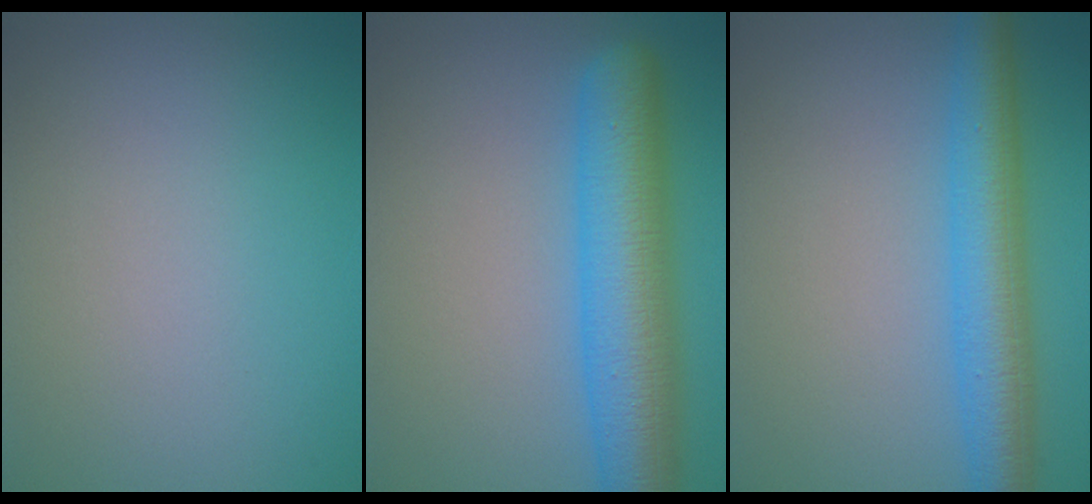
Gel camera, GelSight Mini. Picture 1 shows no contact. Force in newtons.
{"total": 8.3, "press": 8.3, "slide": 0.3}
{"total": 6.0, "press": 6.0, "slide": 0.0}